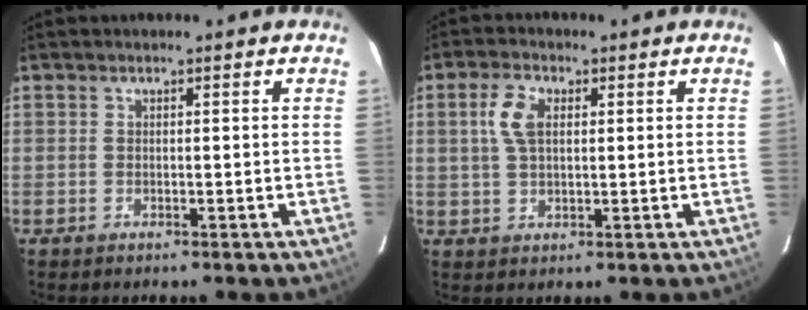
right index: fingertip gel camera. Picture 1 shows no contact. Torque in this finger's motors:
{"motor_torque": [0.32, -0.06, 0.13, 0.06]}